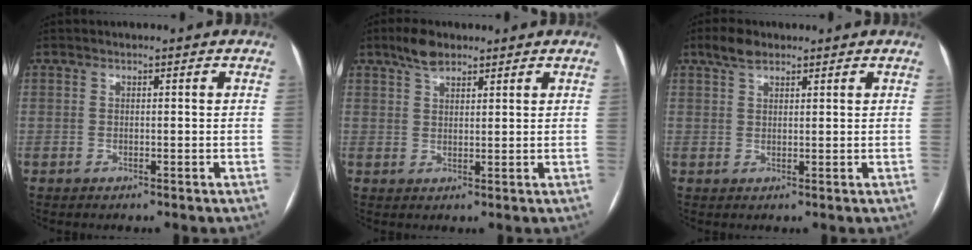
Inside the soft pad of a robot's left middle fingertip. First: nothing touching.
{"total": 3.9, "force": [2.9, 1.6, 2.0], "torque": [-0.044, 0.012, 0.054]}
{"total": 3.3, "force": [2.5, 1.4, 1.8], "torque": [-0.039, 0.013, 0.046]}